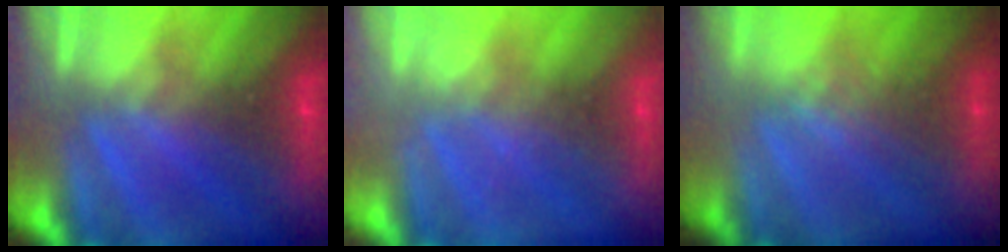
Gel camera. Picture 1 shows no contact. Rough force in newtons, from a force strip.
{"total": 2.2}
{"total": 2.5}